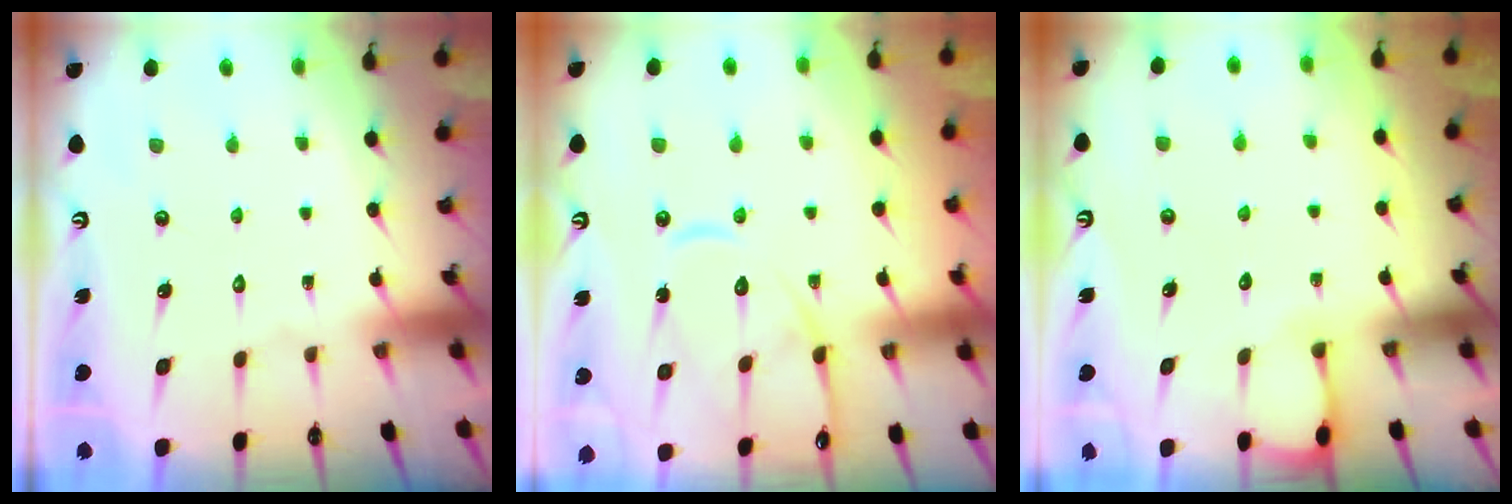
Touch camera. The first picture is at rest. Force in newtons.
{"total": 12.5, "press": 12.5, "slide": 1.0}
{"total": 2.5, "press": 2.5, "slide": 0.2}